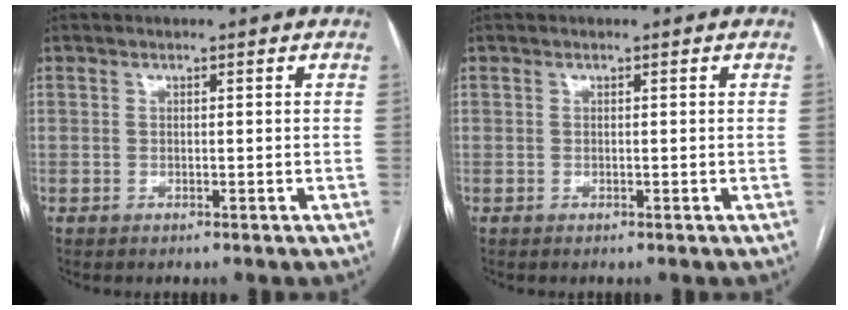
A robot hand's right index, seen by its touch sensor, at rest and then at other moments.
{"total": 0.0}